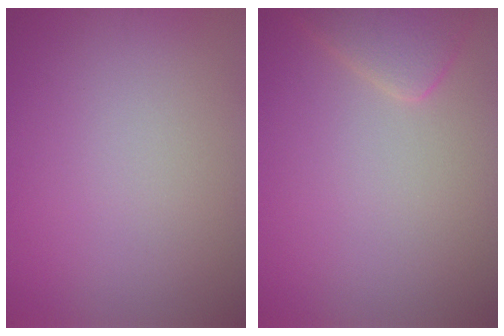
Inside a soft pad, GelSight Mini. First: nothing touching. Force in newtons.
{"total": 2.9, "press": 2.9, "slide": 0.2}